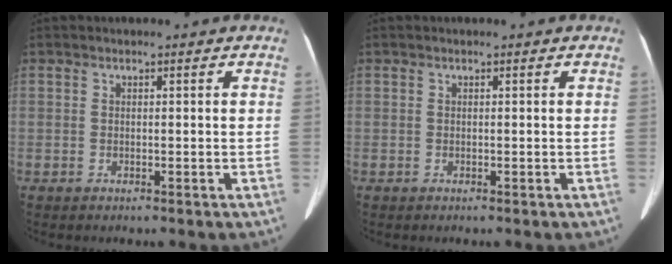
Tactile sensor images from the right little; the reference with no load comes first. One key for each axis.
{"total": 0.0}